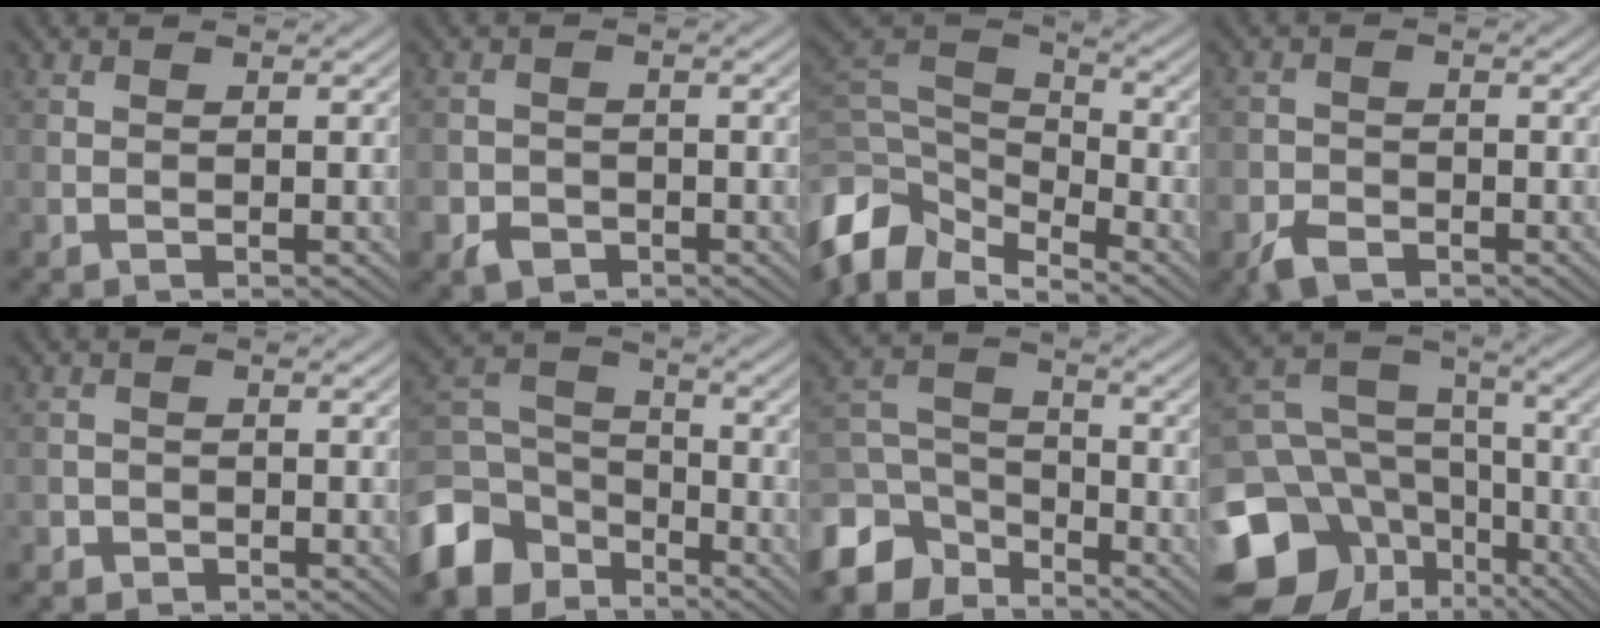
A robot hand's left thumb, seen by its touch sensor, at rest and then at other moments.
{"total": 2.6, "force": [-1.5, 1.9, 0.8], "torque": [-0.014, -0.006, -0.034]}
{"total": 9.6, "force": [-5.3, 5.0, 6.2], "torque": [-0.147, 0.000, -0.113]}
{"total": 3.4, "force": [-2.3, 2.1, 1.4], "torque": [-0.029, -0.007, -0.051]}
{"total": 1.3, "force": [-0.8, 1.0, 0.0], "torque": [0.007, 0.000, -0.018]}
{"total": 11.1, "force": [-6.7, 7.4, 4.9], "torque": [-0.131, -0.012, -0.148]}
{"total": 9.0, "force": [-6.3, 5.1, 3.8], "torque": [-0.094, -0.008, -0.143]}
{"total": 16.5, "force": [-6.9, 12.8, 7.8], "torque": [-0.218, -0.024, -0.110]}